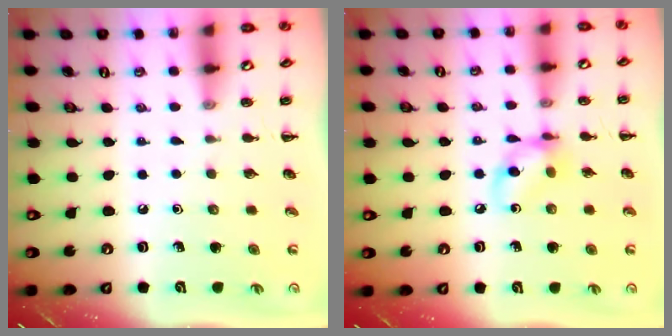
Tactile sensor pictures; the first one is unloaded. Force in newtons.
{"total": 8.4, "press": 8.4, "slide": 0.6}